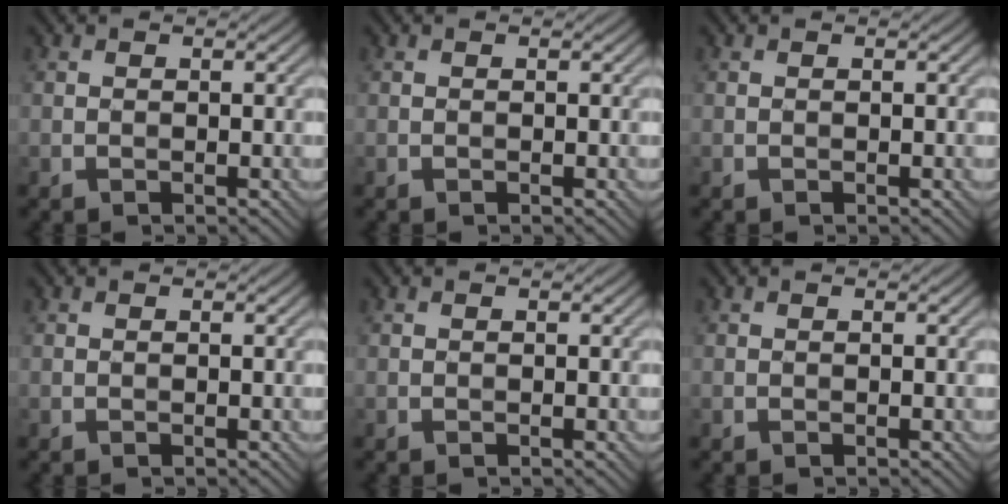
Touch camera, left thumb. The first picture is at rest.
{"total": 0.0}
{"total": 0.0}
{"total": 0.0}
{"total": 0.0}
{"total": 0.0}